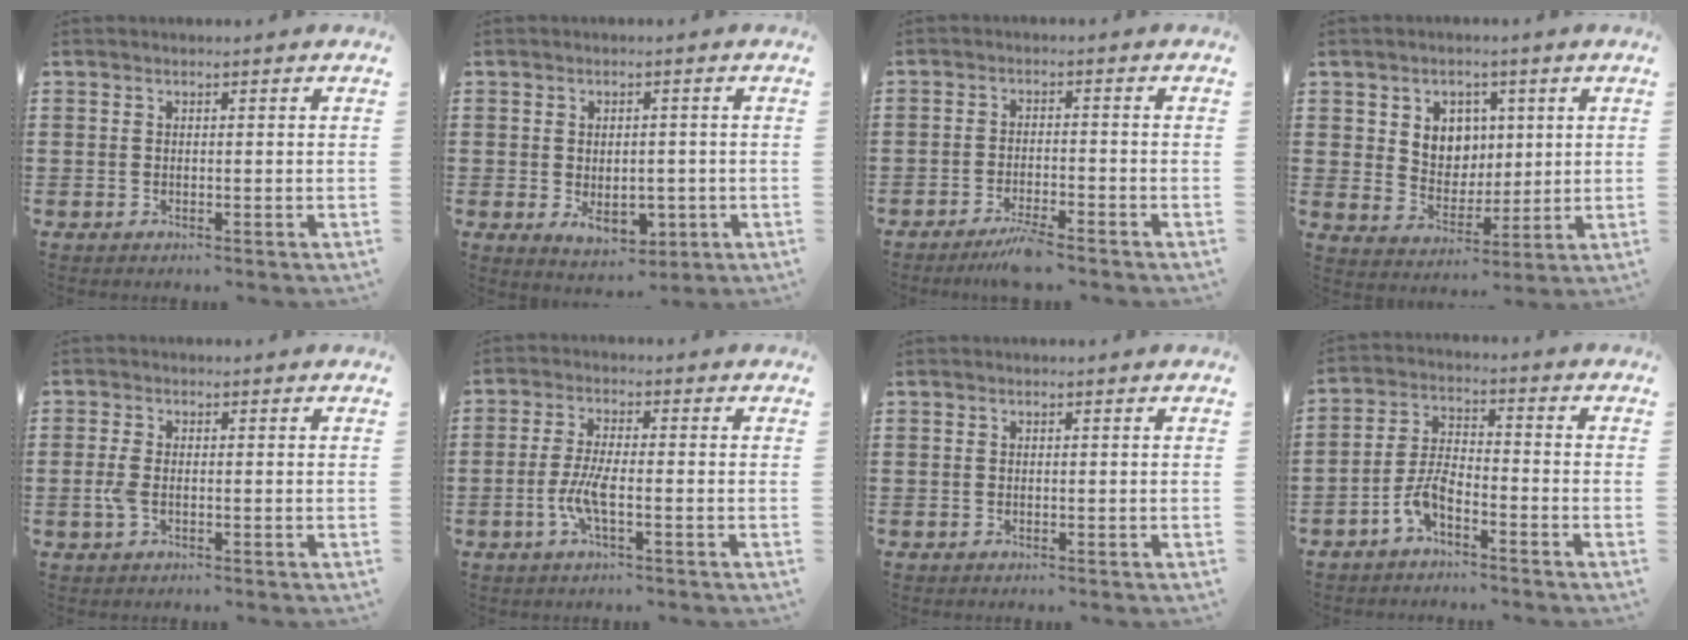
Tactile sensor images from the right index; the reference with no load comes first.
{"total": 4.6, "force": [-1.3, 2.9, 3.3], "torque": [-0.041, 0.003, -0.025]}
{"total": 3.6, "force": [-3.2, 0.0, 1.8], "torque": [-0.031, -0.001, -0.059]}
{"total": 5.6, "force": [2.3, 4.8, 1.4], "torque": [-0.047, 0.005, 0.039]}
{"total": 2.6, "force": [-0.6, 1.1, 2.2], "torque": [-0.064, -0.009, -0.016]}
{"total": 5.3, "force": [-1.8, 1.0, 4.8], "torque": [-0.117, -0.012, -0.042]}
{"total": 0.0}
{"total": 5.2, "force": [-3.7, 1.6, 3.4], "torque": [-0.086, -0.002, -0.076]}